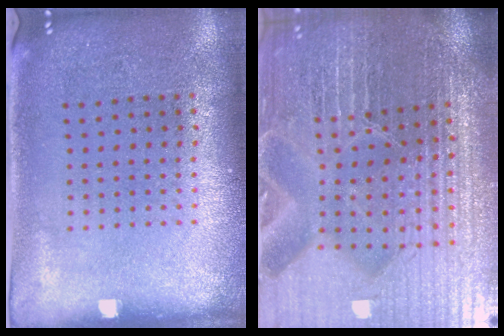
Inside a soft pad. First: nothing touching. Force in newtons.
{"total": 5.5, "press": 5.1, "slide": 1.9}